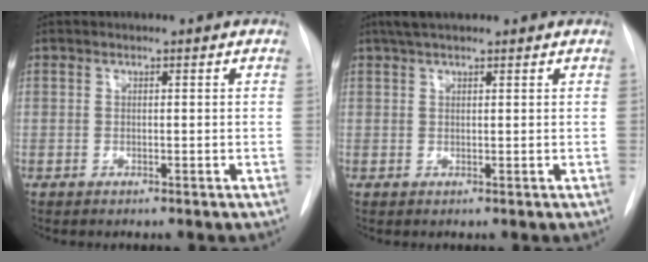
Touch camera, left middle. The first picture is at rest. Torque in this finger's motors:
{"motor_torque": [0.29, -0.28, 0.03, 0.01]}